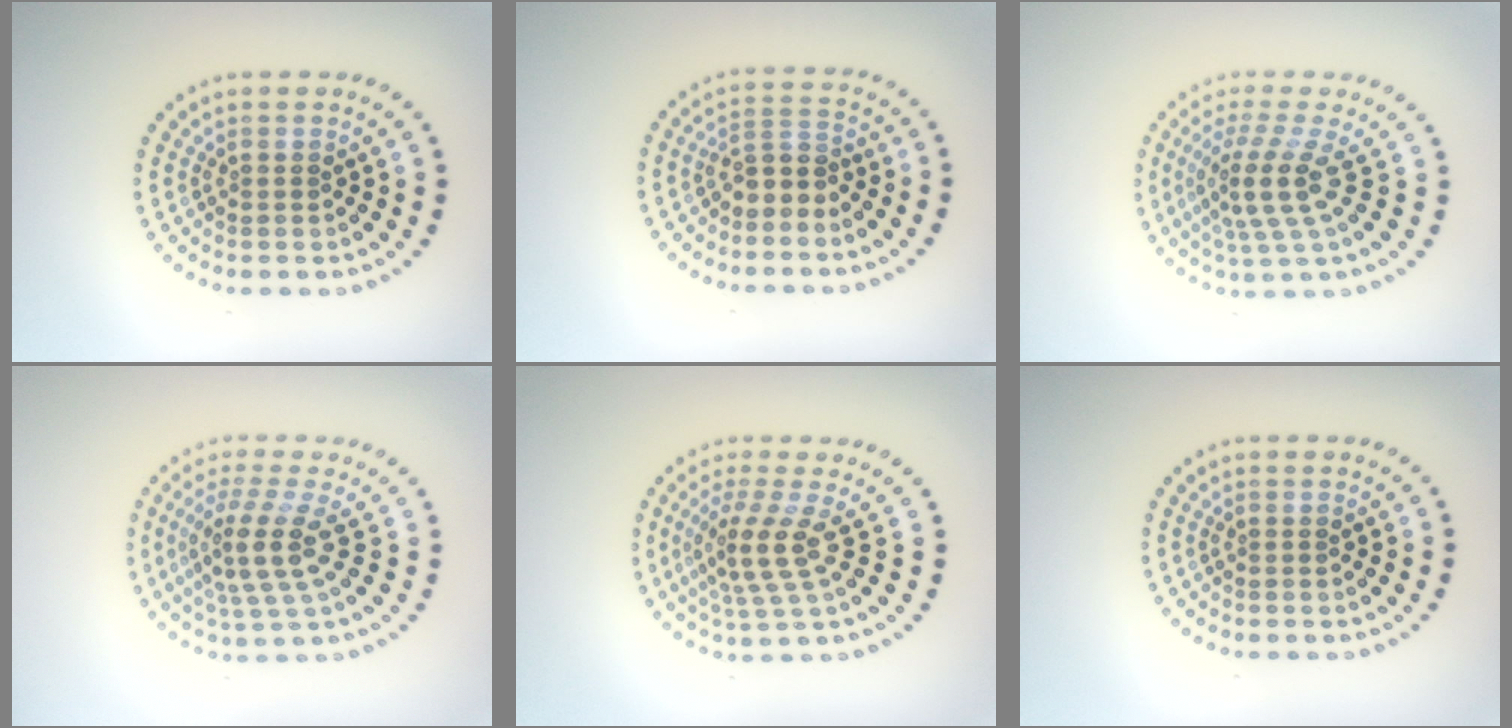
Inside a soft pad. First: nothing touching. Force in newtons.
{"total": 2.5, "press": 2.1, "slide": 1.3}
{"total": 4.3, "press": 3.1, "slide": 3.0}
{"total": 4.2, "press": 3.1, "slide": 2.7}
{"total": 3.6, "press": 2.6, "slide": 2.5}
{"total": 0.0}